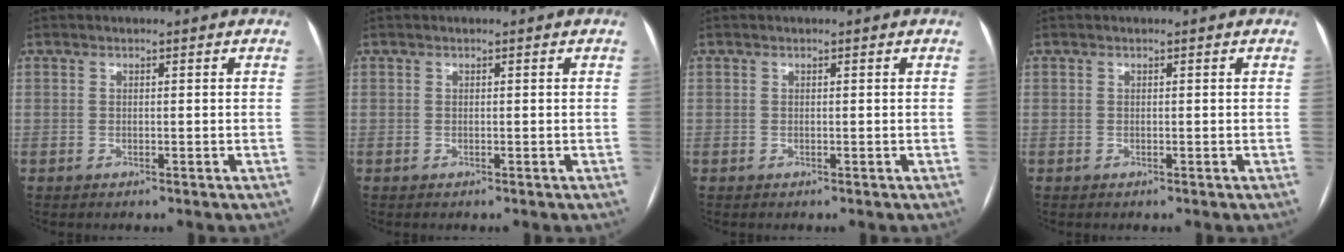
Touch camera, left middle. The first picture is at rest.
{"total": 0.0}
{"total": 0.0}
{"total": 0.0}